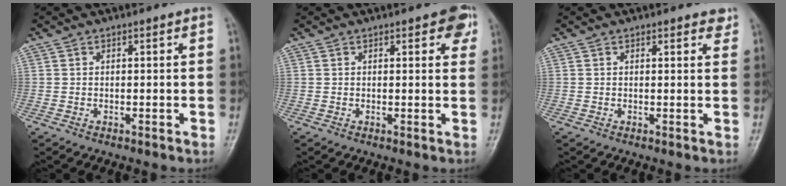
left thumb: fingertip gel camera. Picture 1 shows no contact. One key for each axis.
{"total": 4.6, "fx": 2.2, "fy": 1.9, "fz": 3.6, "tx": -0.023, "ty": -0.004, "tz": 0.018}
{"total": 2.2, "fx": 1.6, "fy": 0.9, "fz": 1.2, "tx": 0.001, "ty": -0.004, "tz": 0.014}